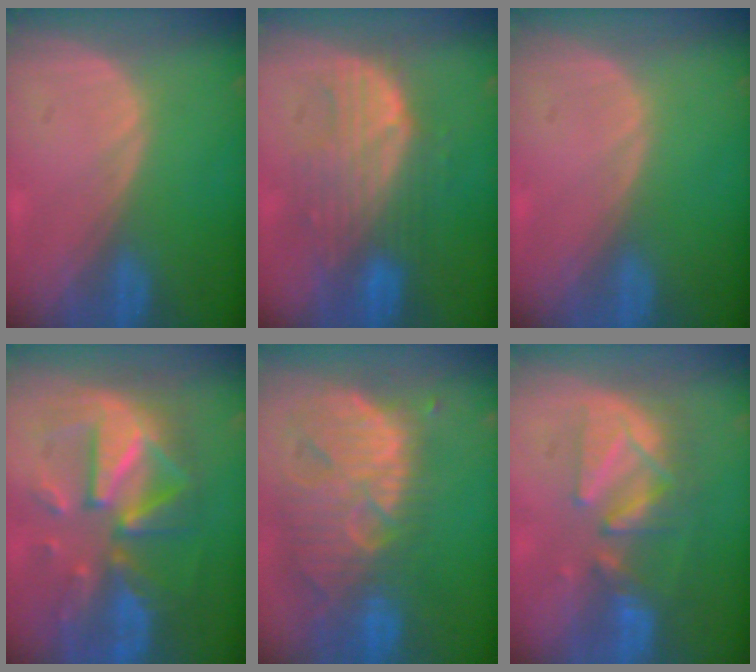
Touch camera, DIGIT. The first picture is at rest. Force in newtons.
{"total": 8.5, "press": 8.2, "slide": 2.3}
{"total": 0.0}
{"total": 12.1, "press": 12.0, "slide": 1.3}
{"total": 13.6, "press": 11.6, "slide": 7.2}
{"total": 8.6, "press": 8.3, "slide": 2.0}